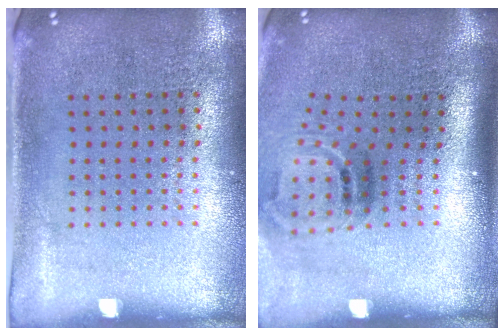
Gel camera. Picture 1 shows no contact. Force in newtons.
{"total": 2.0, "press": 1.2, "slide": 1.6}